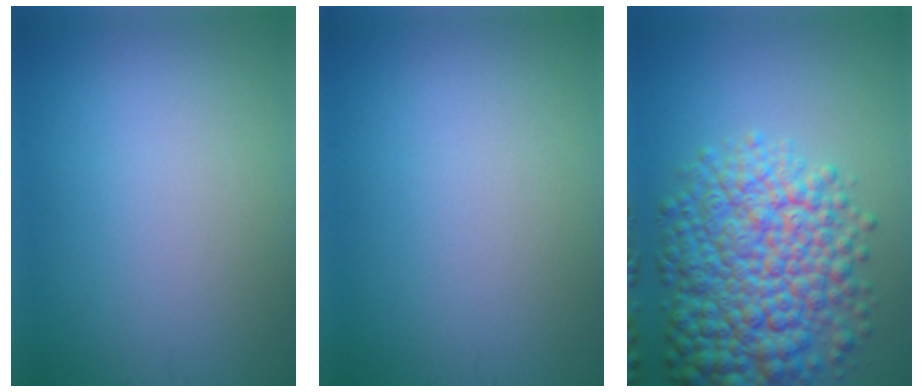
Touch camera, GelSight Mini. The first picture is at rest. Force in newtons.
{"total": 0.0}
{"total": 10.8, "press": 10.8, "slide": 0.3}